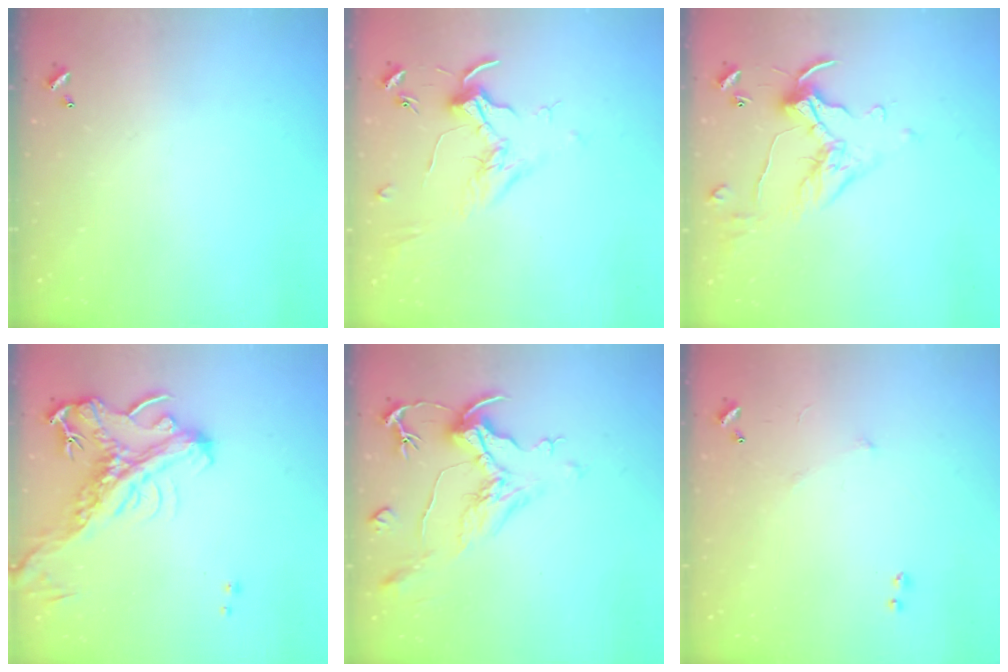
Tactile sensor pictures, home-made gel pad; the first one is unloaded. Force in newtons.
{"total": 1.7, "press": 1.5, "slide": 0.7}
{"total": 1.5, "press": 1.5, "slide": 0.2}
{"total": 4.1, "press": 3.9, "slide": 1.3}
{"total": 1.9, "press": 1.4, "slide": 1.2}
{"total": 5.2, "press": 5.1, "slide": 0.9}